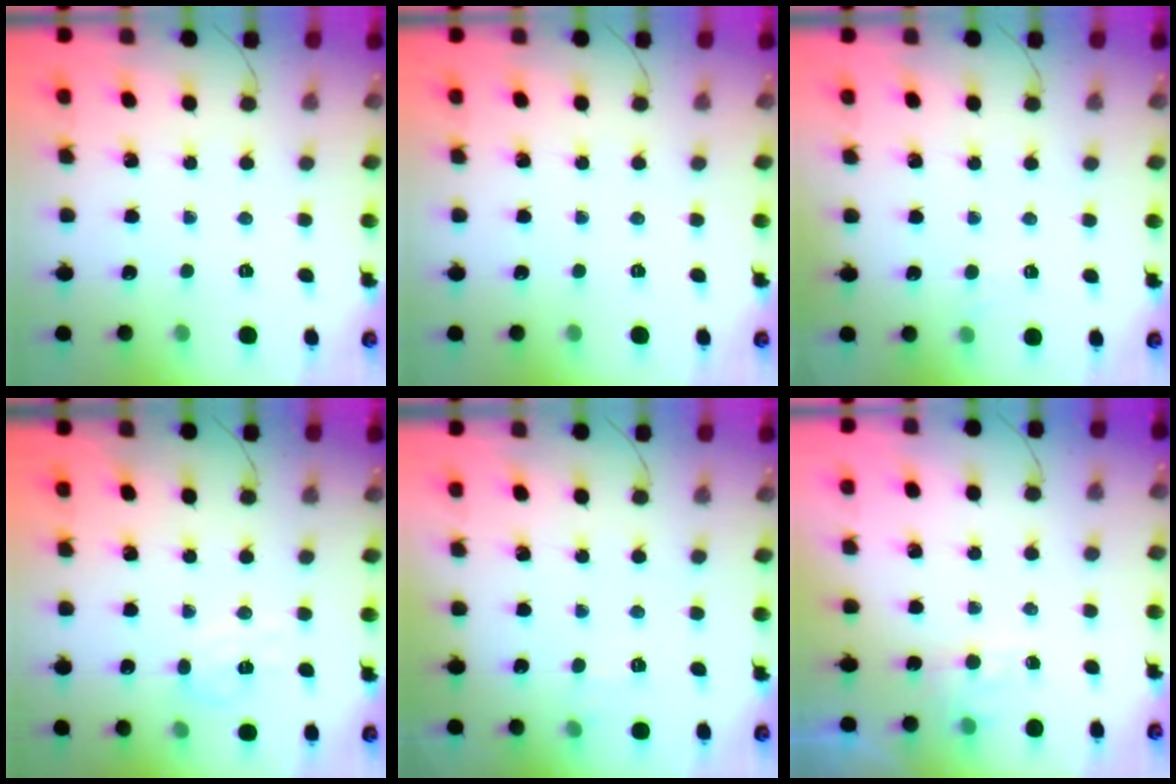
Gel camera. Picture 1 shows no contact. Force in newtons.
{"total": 0.0}
{"total": 3.7, "press": 3.5, "slide": 1.3}
{"total": 6.6, "press": 6.4, "slide": 1.8}
{"total": 5.7, "press": 5.5, "slide": 1.7}
{"total": 2.6, "press": 2.4, "slide": 1.1}